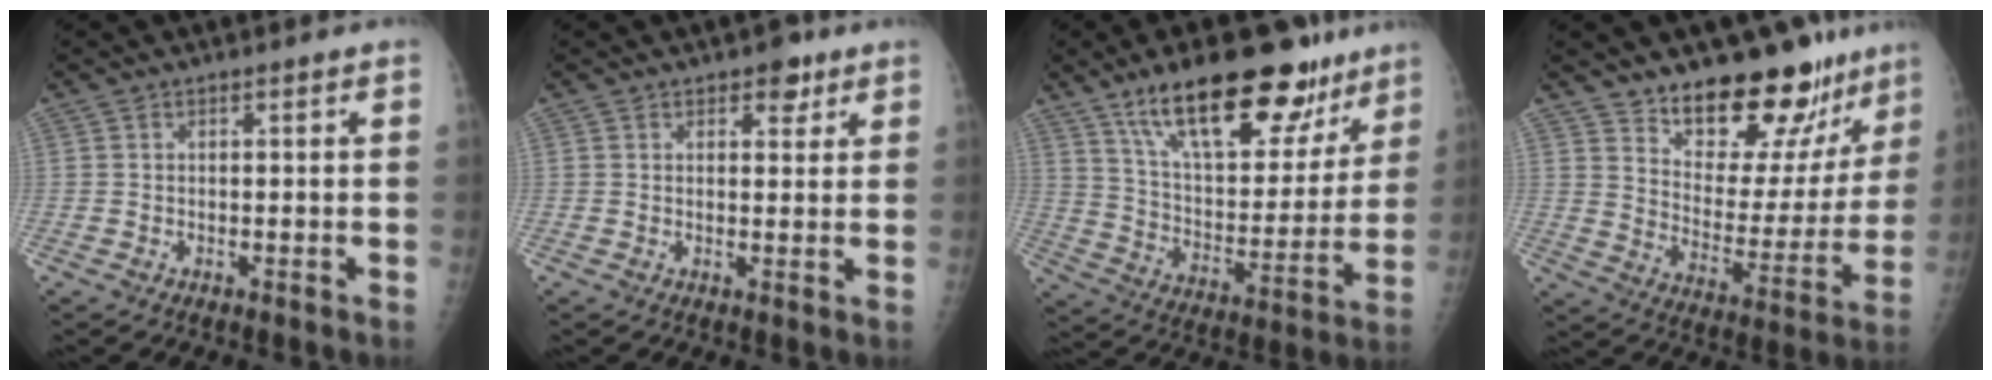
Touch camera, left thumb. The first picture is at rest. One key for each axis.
{"total": 3.5, "fx": 2.1, "fy": 2.1, "fz": 1.8, "tx": -0.001, "ty": -0.009, "tz": 0.026}
{"total": 25.1, "fx": 16.4, "fy": 10.4, "fz": 15.9, "tx": -0.197, "ty": -0.057, "tz": 0.264}
{"total": 19.2, "fx": 15.4, "fy": 8.1, "fz": 8.1, "tx": -0.060, "ty": -0.119, "tz": 0.225}